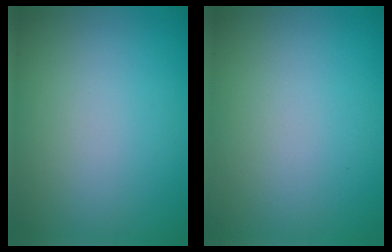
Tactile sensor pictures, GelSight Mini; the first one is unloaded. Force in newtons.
{"total": 0.0}